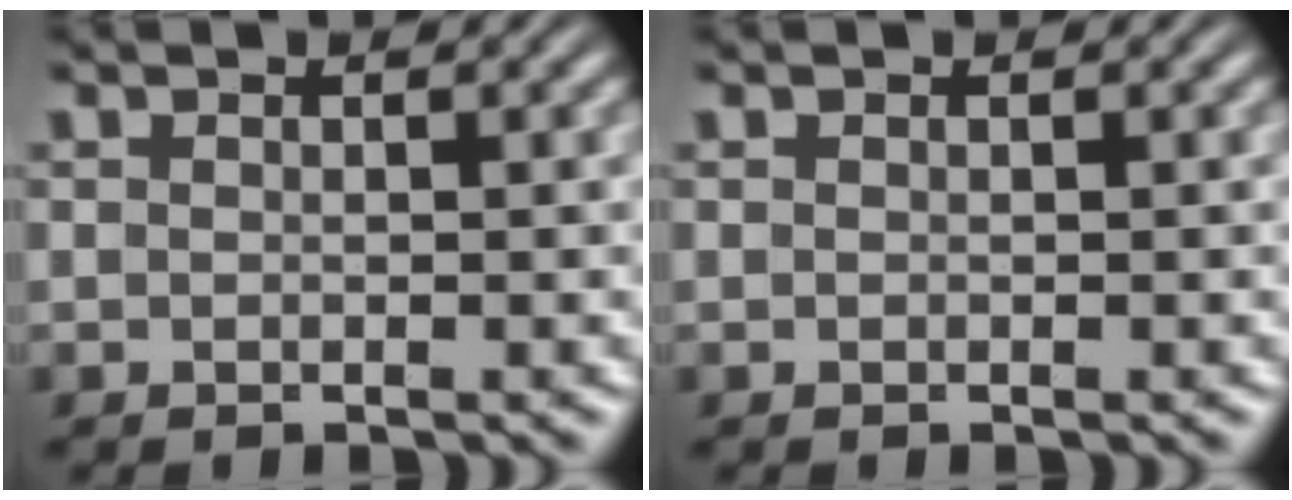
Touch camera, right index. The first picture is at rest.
{"total": 0.0}